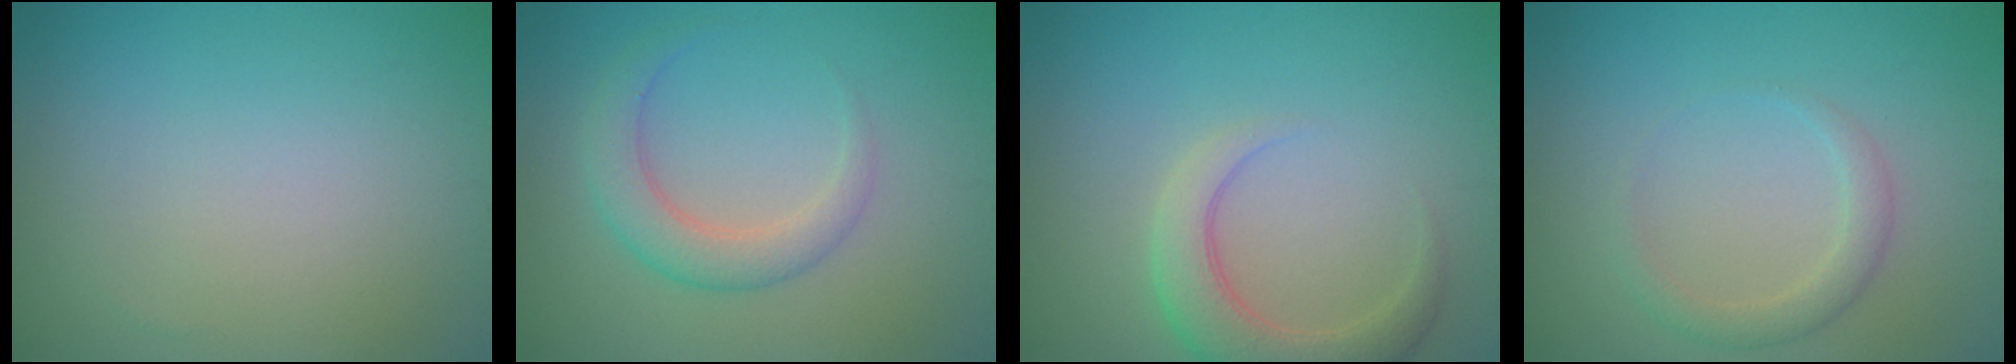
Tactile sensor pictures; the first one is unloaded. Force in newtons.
{"total": 3.2, "press": 3.2, "slide": 0.3}
{"total": 4.1, "press": 4.1, "slide": 0.5}
{"total": 1.9, "press": 1.9, "slide": 0.2}